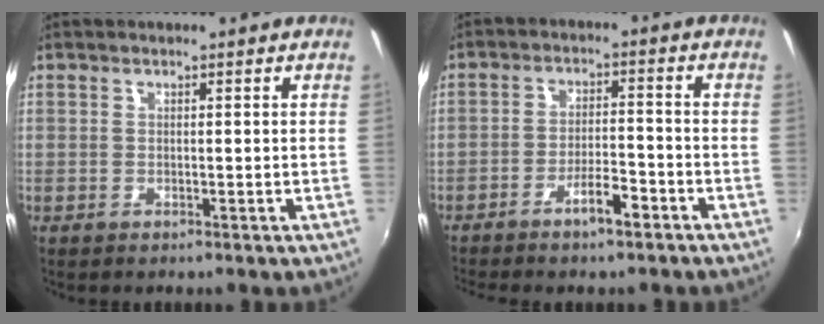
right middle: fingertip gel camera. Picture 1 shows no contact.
{"total": 5.8, "force": [-4.2, 1.2, 3.8], "torque": [-0.079, 0.004, -0.066]}